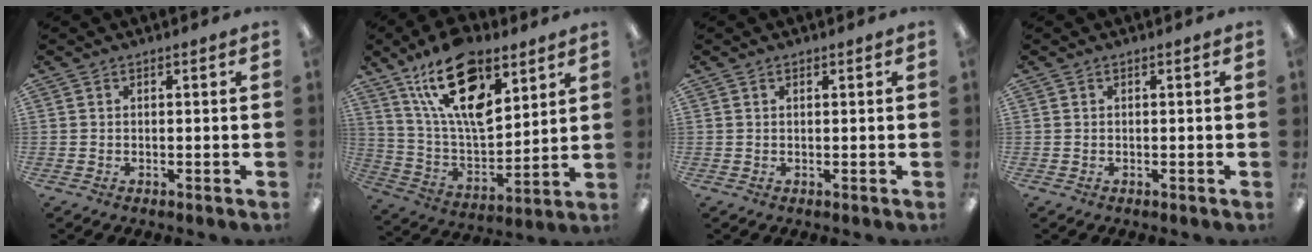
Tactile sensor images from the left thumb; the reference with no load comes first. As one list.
[{"total": 21.1, "force": [12.5, 9.9, 13.8], "torque": [-0.255, -0.062, 0.216]}, {"total": 0.7, "force": [0.5, 0.3, 0.4], "torque": [-0.010, 0.002, 0.008]}, {"total": 0.0}]